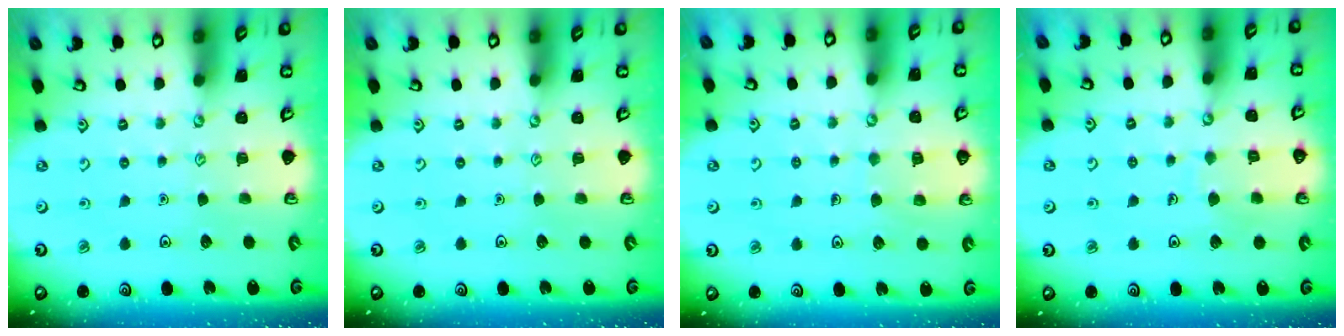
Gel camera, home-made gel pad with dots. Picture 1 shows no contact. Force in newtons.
{"total": 0.0}
{"total": 6.0, "press": 6.0, "slide": 0.5}
{"total": 5.7, "press": 5.7, "slide": 0.2}